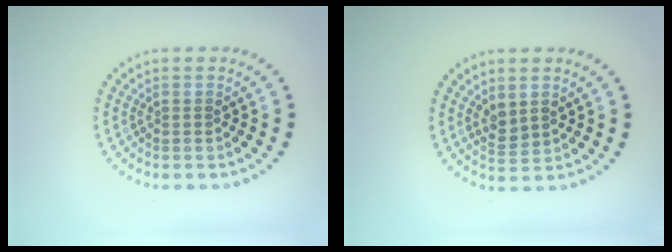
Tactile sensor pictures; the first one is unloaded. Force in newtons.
{"total": 1.7, "press": 1.5, "slide": 0.8}